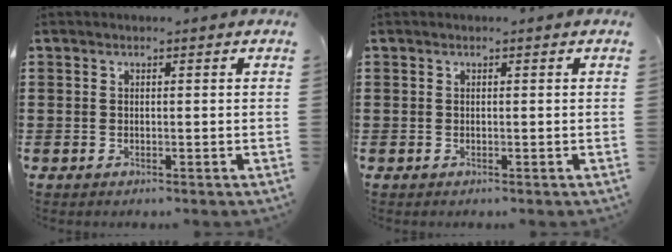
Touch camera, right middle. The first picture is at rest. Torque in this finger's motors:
{"motor_torque": [-0.14, 0.14, 0.00, 0.00]}